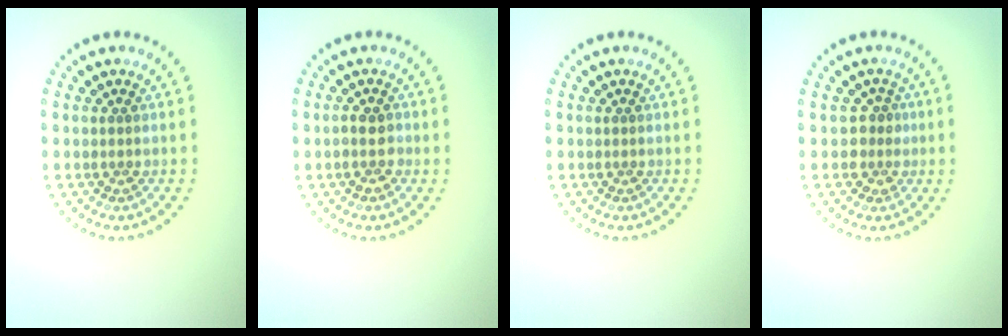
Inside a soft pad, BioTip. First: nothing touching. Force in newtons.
{"total": 1.8, "press": 1.7, "slide": 0.7}
{"total": 0.0}
{"total": 1.9, "press": 1.4, "slide": 1.2}